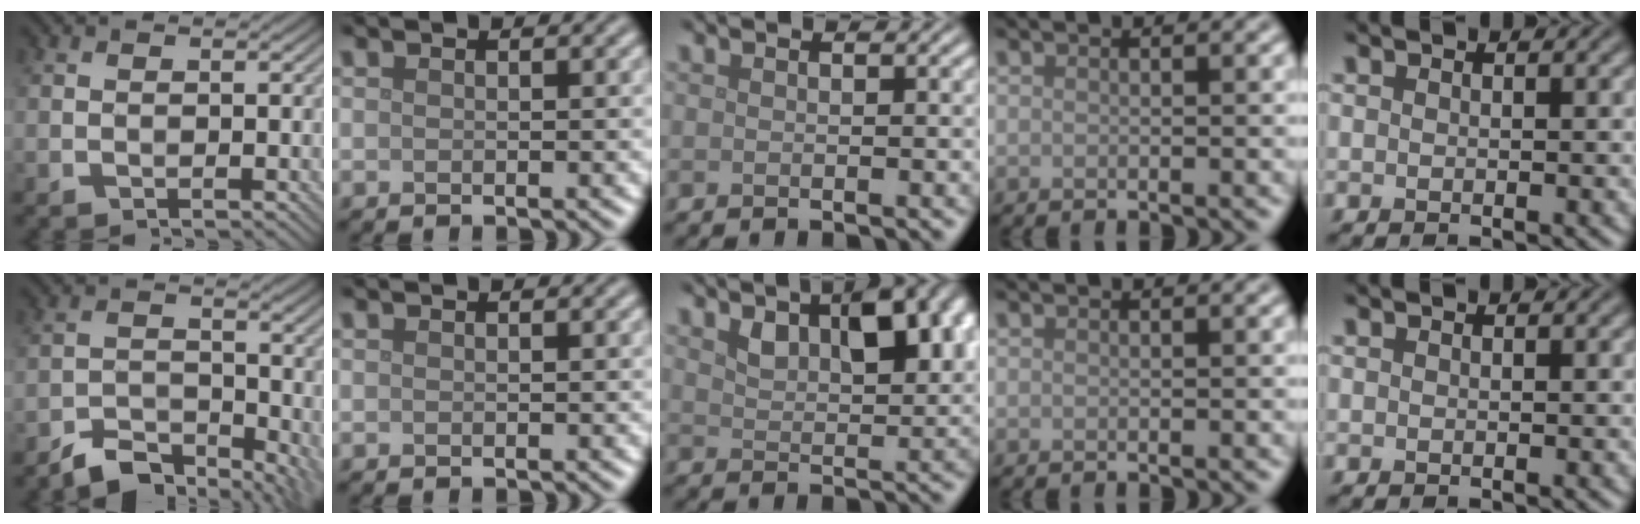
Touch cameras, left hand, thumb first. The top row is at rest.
{"thumb": {"total": 6.4, "force": [-4.8, 2.9, 3.1], "torque": [-0.043, -0.003, -0.091]}, "middle": {"total": 7.2, "force": [2.8, 3.6, 5.5], "torque": [-0.091, 0.003, 0.048]}}